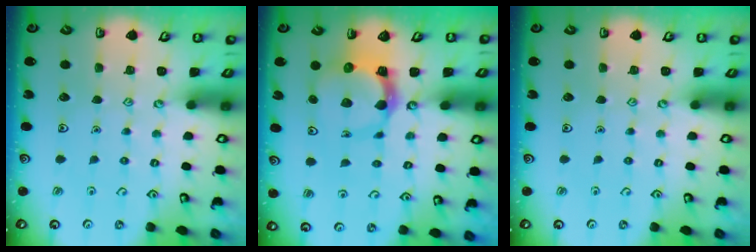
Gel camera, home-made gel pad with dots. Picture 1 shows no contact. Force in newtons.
{"total": 6.3, "press": 6.2, "slide": 1.1}
{"total": 0.0}